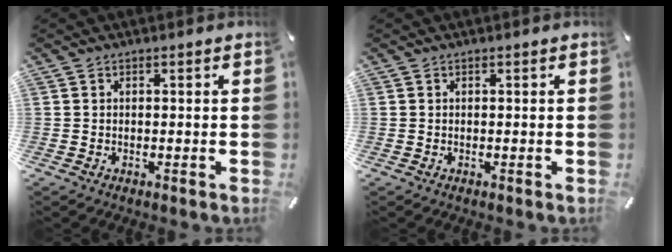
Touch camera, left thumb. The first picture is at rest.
{"total": 0.0}